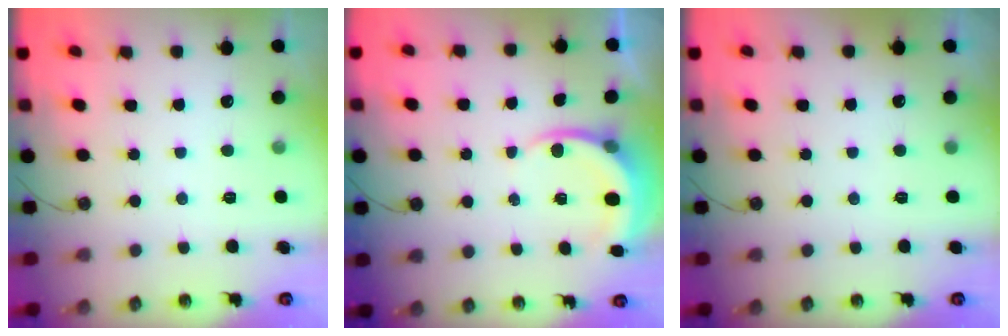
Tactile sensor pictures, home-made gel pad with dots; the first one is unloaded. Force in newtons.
{"total": 6.3, "press": 6.3, "slide": 0.6}
{"total": 1.1, "press": 0.6, "slide": 0.9}